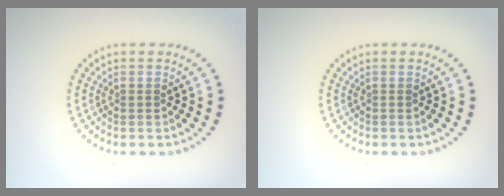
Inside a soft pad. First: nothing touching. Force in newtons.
{"total": 0.0}